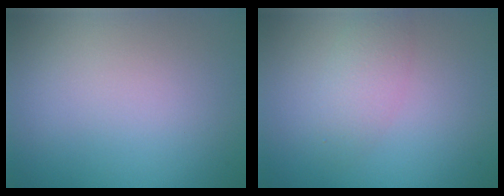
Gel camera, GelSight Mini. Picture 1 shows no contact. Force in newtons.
{"total": 2.3, "press": 2.3, "slide": 0.1}